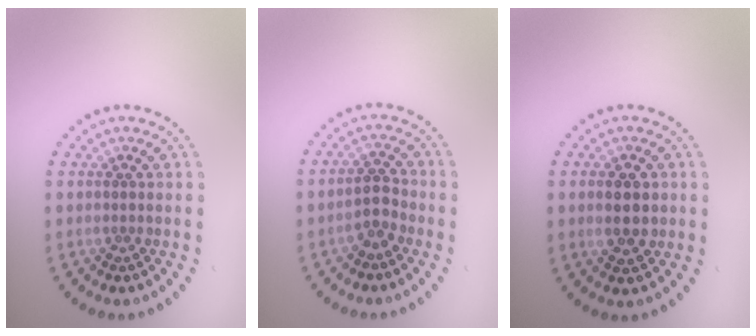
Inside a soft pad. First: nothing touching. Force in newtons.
{"total": 2.0, "press": 1.8, "slide": 0.9}
{"total": 2.8, "press": 2.8, "slide": 0.2}